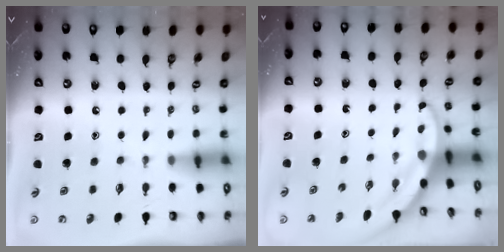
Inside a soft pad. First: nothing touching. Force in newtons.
{"total": 3.2, "press": 3.2, "slide": 0.1}